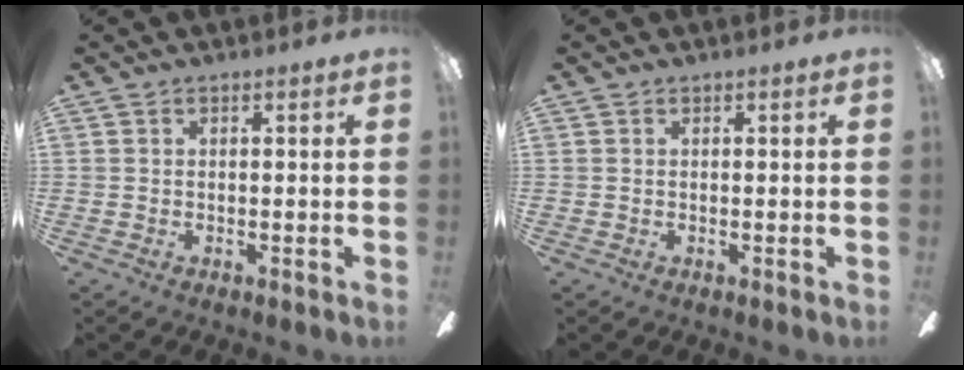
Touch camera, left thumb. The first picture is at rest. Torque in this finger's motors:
{"motor_torque": [-0.03, 0.03, 0.04, 0.13, 0.00]}